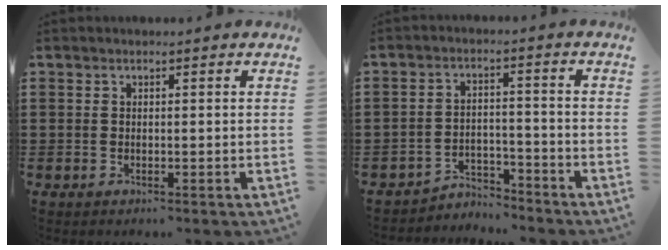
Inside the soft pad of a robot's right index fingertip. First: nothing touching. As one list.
[{"total": 4.0, "force": [-3.9, 0.9, 0.2], "torque": [-0.009, 0.007, -0.082]}]